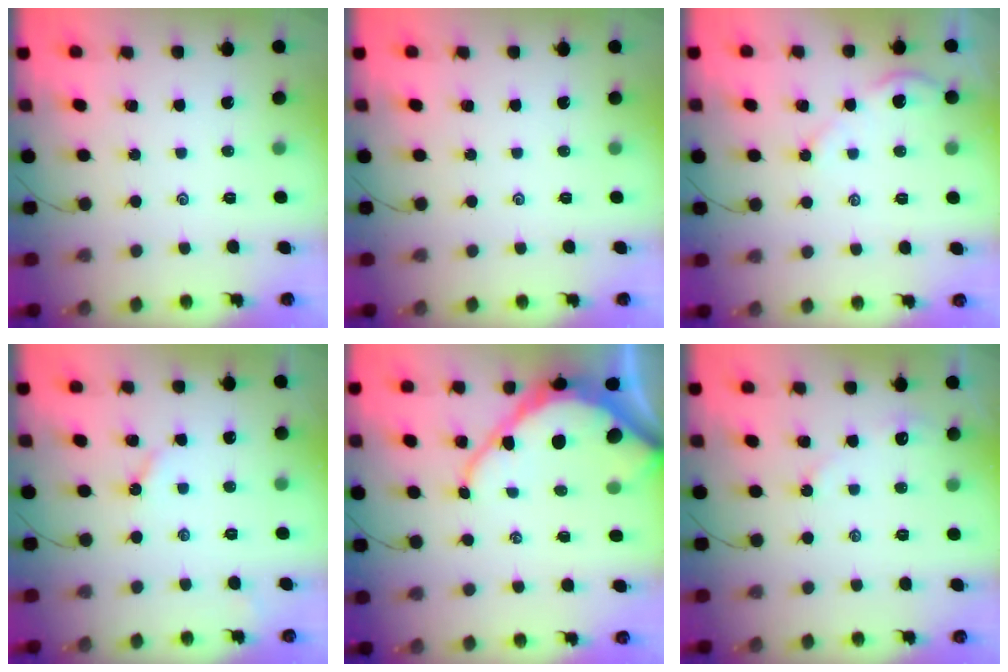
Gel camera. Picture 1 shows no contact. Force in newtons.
{"total": 0.0}
{"total": 4.0, "press": 4.0, "slide": 0.4}
{"total": 2.4, "press": 2.3, "slide": 0.3}
{"total": 12.6, "press": 12.6, "slide": 1.3}
{"total": 2.9, "press": 2.9, "slide": 0.5}